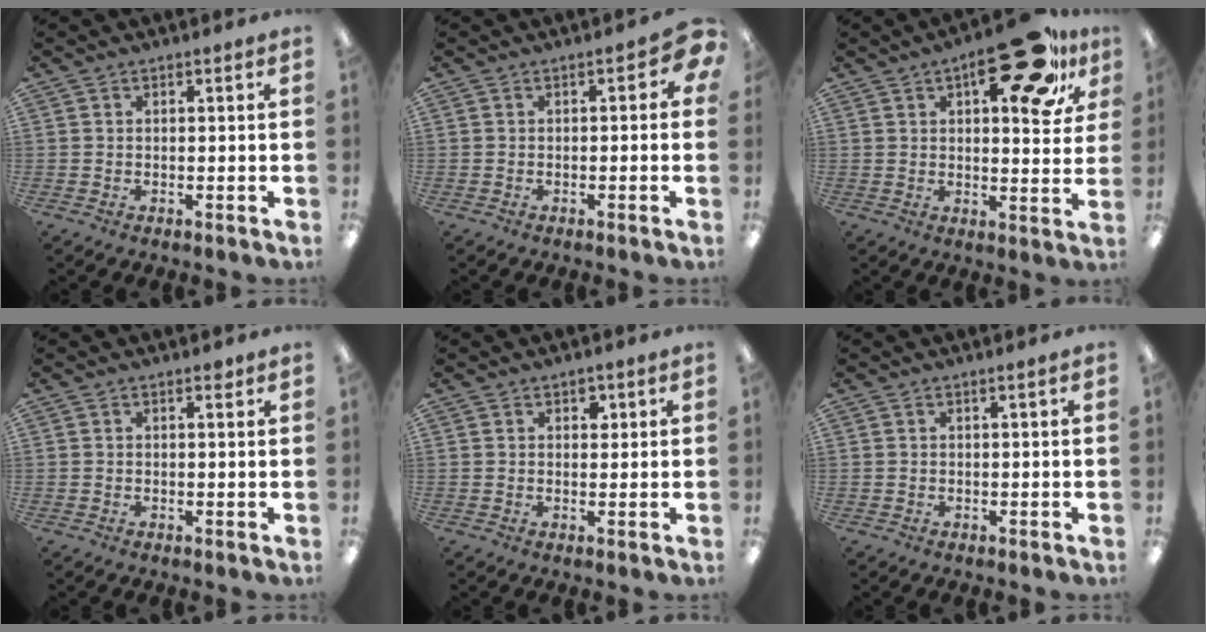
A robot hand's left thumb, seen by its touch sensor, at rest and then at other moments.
{"total": 3.4, "force": [0.0, 2.2, 2.6], "torque": [-0.032, 0.003, 0.000]}
{"total": 20.2, "force": [11.3, 8.3, 14.5], "torque": [-0.179, -0.054, 0.173]}
{"total": 0.9, "force": [0.6, 0.5, 0.5], "torque": [-0.002, -0.001, 0.009]}
{"total": 2.2, "force": [1.2, 1.5, 1.0], "torque": [-0.005, -0.001, 0.017]}
{"total": 0.0}